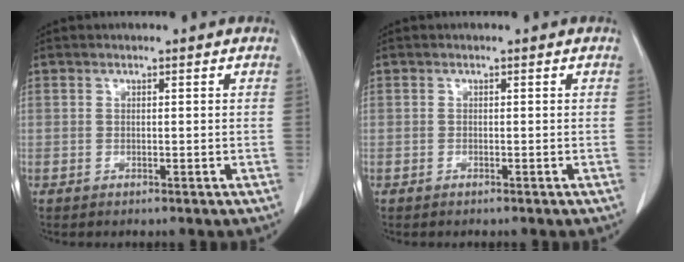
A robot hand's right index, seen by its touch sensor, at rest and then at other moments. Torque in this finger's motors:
{"motor_torque": [-0.06, 0.10, 0.01, 0.00]}